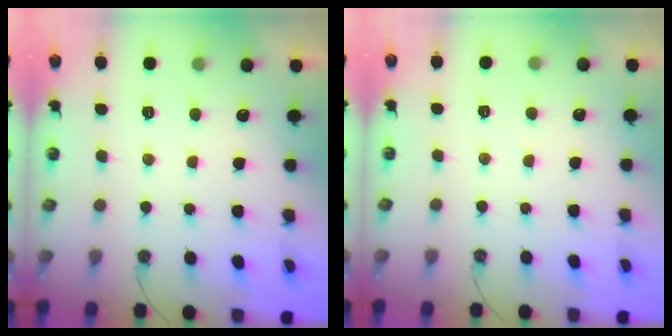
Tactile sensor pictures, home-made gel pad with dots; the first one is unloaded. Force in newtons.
{"total": 1.4, "press": 1.3, "slide": 0.3}